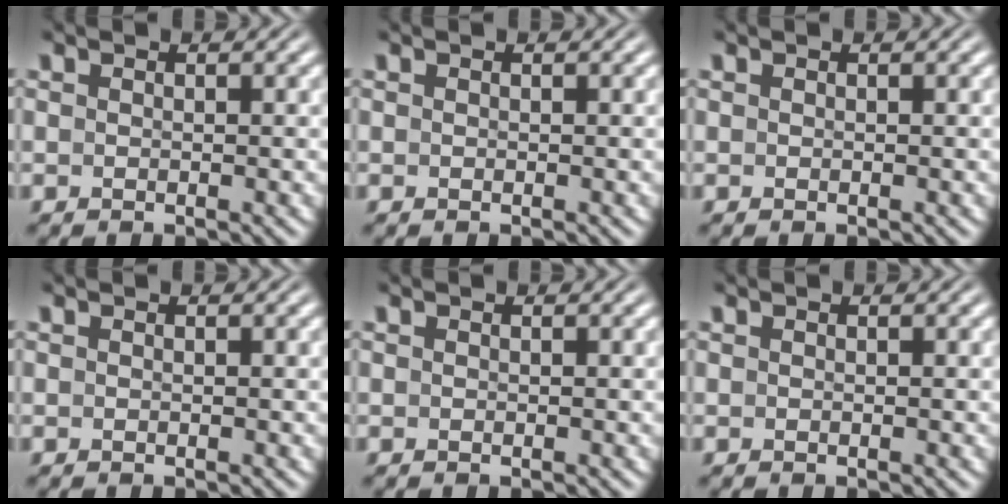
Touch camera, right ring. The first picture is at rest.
{"total": 0.0}
{"total": 0.0}
{"total": 0.0}
{"total": 0.0}
{"total": 0.0}